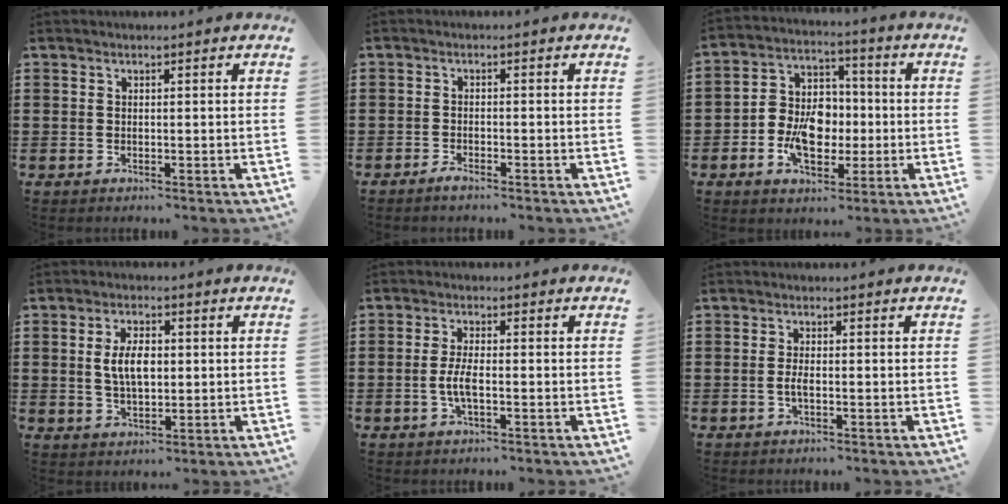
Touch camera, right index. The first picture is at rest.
{"total": 1.4, "force": [-1.2, 0.1, 0.5], "torque": [-0.013, -0.004, -0.022]}
{"total": 8.9, "force": [-2.1, 6.5, 5.7], "torque": [-0.126, 0.010, -0.041]}
{"total": 5.5, "force": [0.5, 2.8, 4.8], "torque": [-0.087, 0.001, 0.000]}
{"total": 3.8, "force": [-0.8, 1.0, 3.6], "torque": [-0.079, -0.006, -0.019]}
{"total": 2.0, "force": [-0.4, 0.4, 1.9], "torque": [-0.043, -0.006, -0.010]}